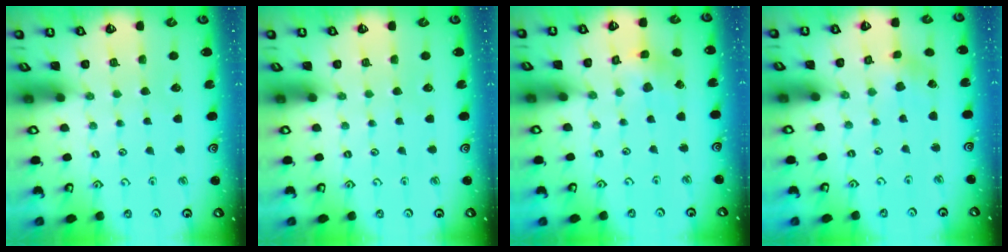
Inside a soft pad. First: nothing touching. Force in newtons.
{"total": 0.0}
{"total": 2.9, "press": 2.9, "slide": 0.3}
{"total": 1.8, "press": 1.7, "slide": 0.3}